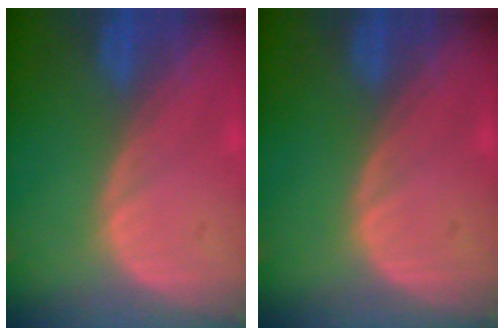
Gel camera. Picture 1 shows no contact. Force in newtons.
{"total": 0.0}